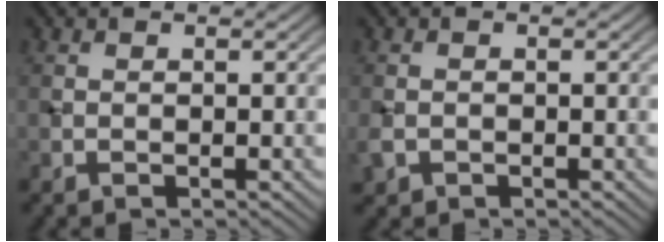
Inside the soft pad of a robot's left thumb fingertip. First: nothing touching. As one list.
[{"total": 1.7, "force": [-0.7, 1.3, 0.8], "torque": [-0.021, -0.008, -0.016]}]